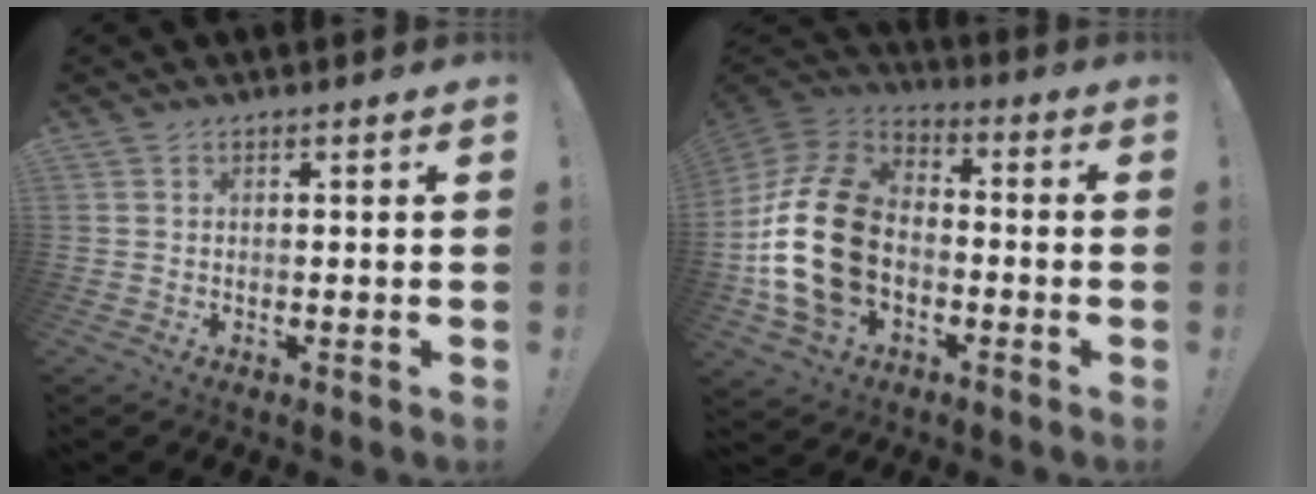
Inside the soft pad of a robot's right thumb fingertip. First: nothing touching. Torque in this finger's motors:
{"motor_torque": [2.47, 2.47, 1.42, -1.06, 0.30]}